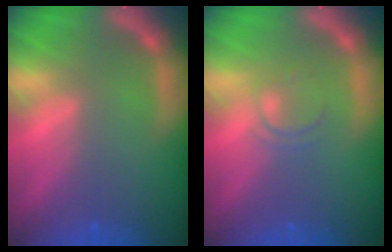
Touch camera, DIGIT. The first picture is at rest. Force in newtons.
{"total": 2.0}